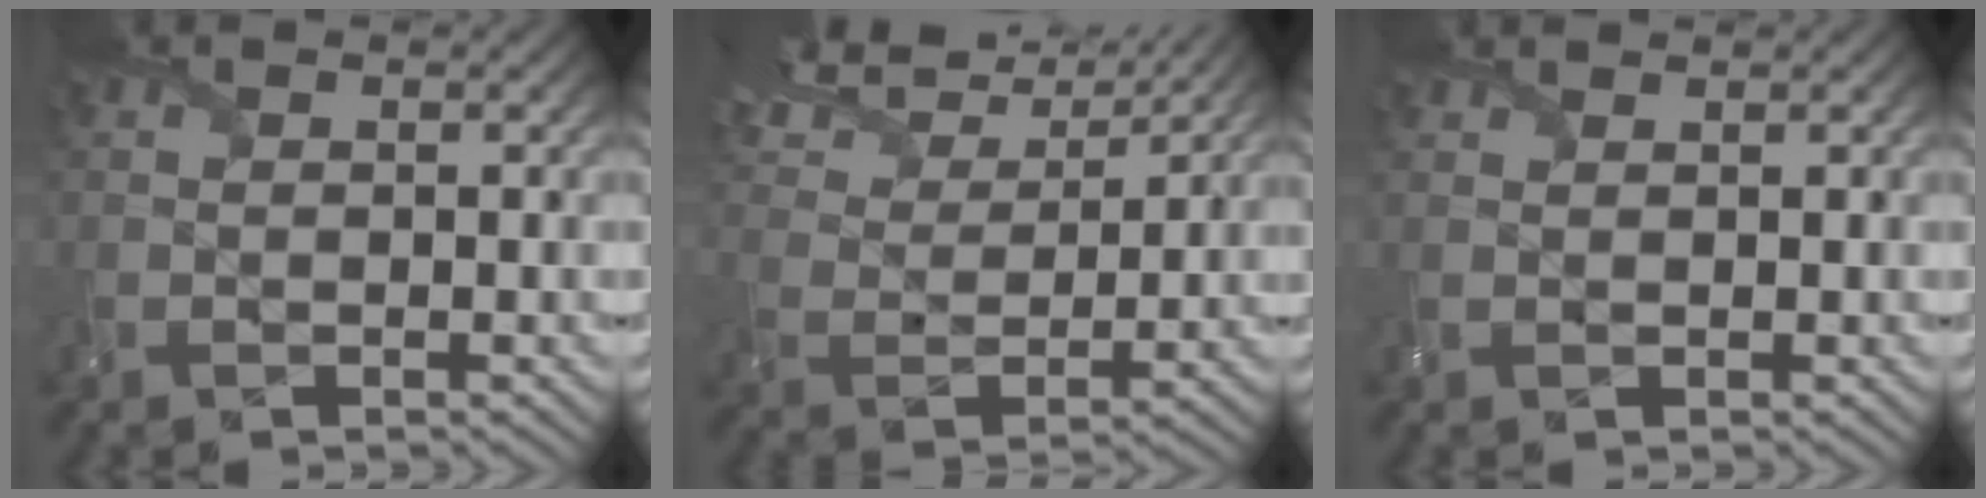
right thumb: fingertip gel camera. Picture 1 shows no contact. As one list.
[{"total": 12.8, "force": [10.4, 3.9, 6.4], "torque": [-0.183, 0.020, 0.163]}, {"total": 1.1, "force": [1.1, 0.1, 0.2], "torque": [-0.014, 0.003, 0.021]}]